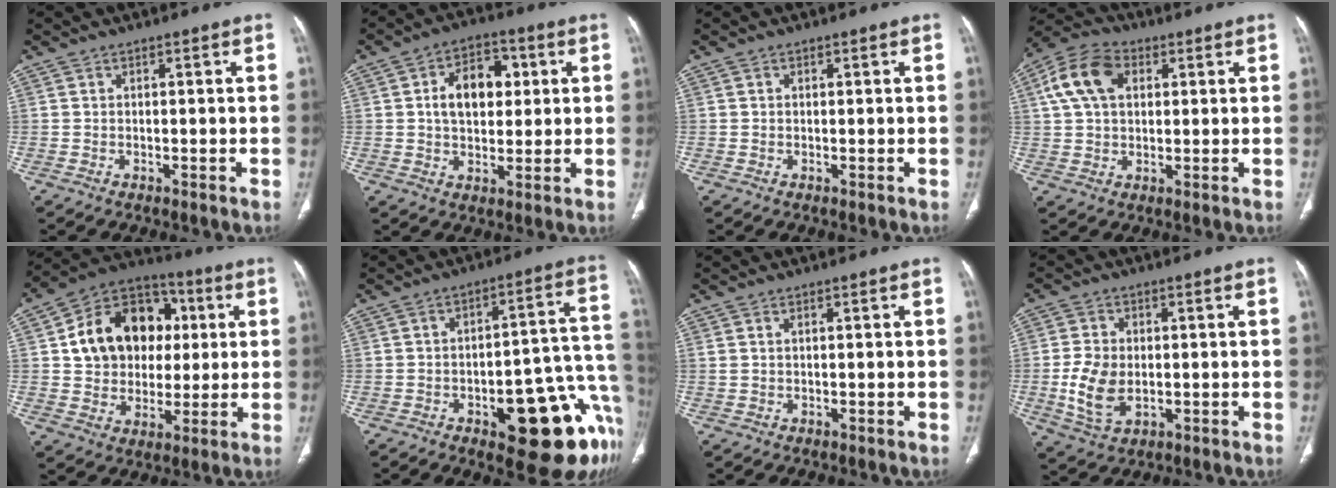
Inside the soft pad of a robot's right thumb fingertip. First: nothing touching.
{"total": 10.8, "force": [2.1, 7.1, 7.8], "torque": [-0.095, 0.008, 0.032]}
{"total": 0.0}
{"total": 11.1, "force": [3.4, 7.4, 7.5], "torque": [-0.137, 0.017, 0.055]}
{"total": 18.6, "force": [3.4, 14.6, 11.0], "torque": [-0.144, 0.016, 0.057]}
{"total": 20.4, "force": [-8.2, 7.8, 17.0], "torque": [-0.133, 0.059, -0.093]}
{"total": 0.9, "force": [0.5, 0.4, 0.6], "torque": [-0.018, 0.009, 0.014]}
{"total": 8.5, "force": [-0.8, 5.6, 6.3], "torque": [-0.120, -0.003, -0.007]}